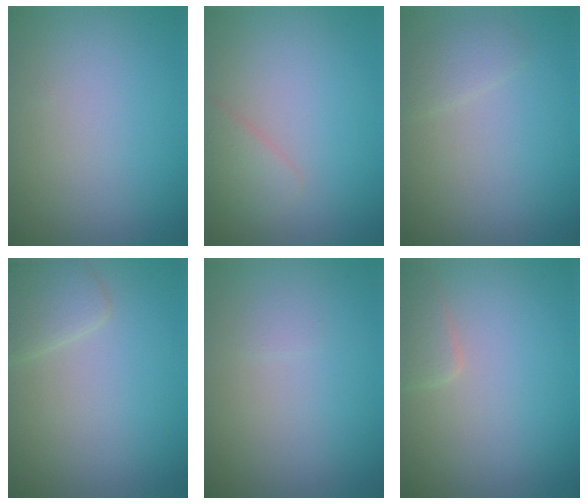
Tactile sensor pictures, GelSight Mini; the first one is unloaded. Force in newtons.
{"total": 1.6, "press": 1.6, "slide": 0.0}
{"total": 1.3, "press": 1.3, "slide": 0.1}
{"total": 2.3, "press": 2.3, "slide": 0.1}
{"total": 0.5, "press": 0.5, "slide": 0.1}
{"total": 1.7, "press": 1.7, "slide": 0.1}